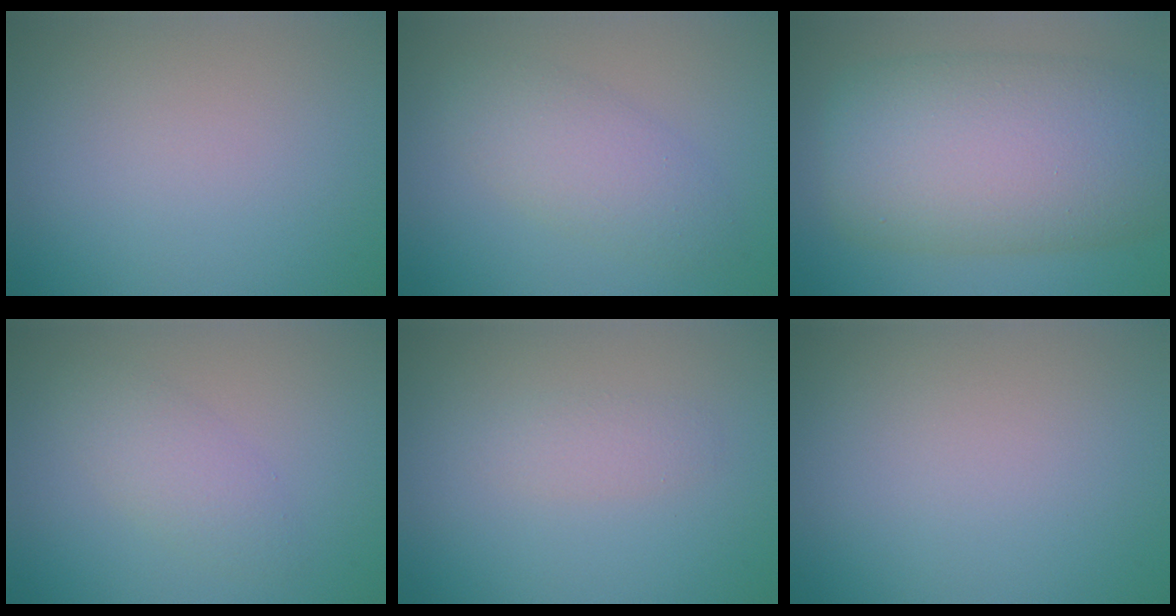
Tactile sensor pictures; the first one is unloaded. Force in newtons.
{"total": 3.8, "press": 3.8, "slide": 0.1}
{"total": 13.3, "press": 13.3, "slide": 0.3}
{"total": 2.5, "press": 2.5, "slide": 0.0}
{"total": 1.4, "press": 1.4, "slide": 0.1}
{"total": 0.0}